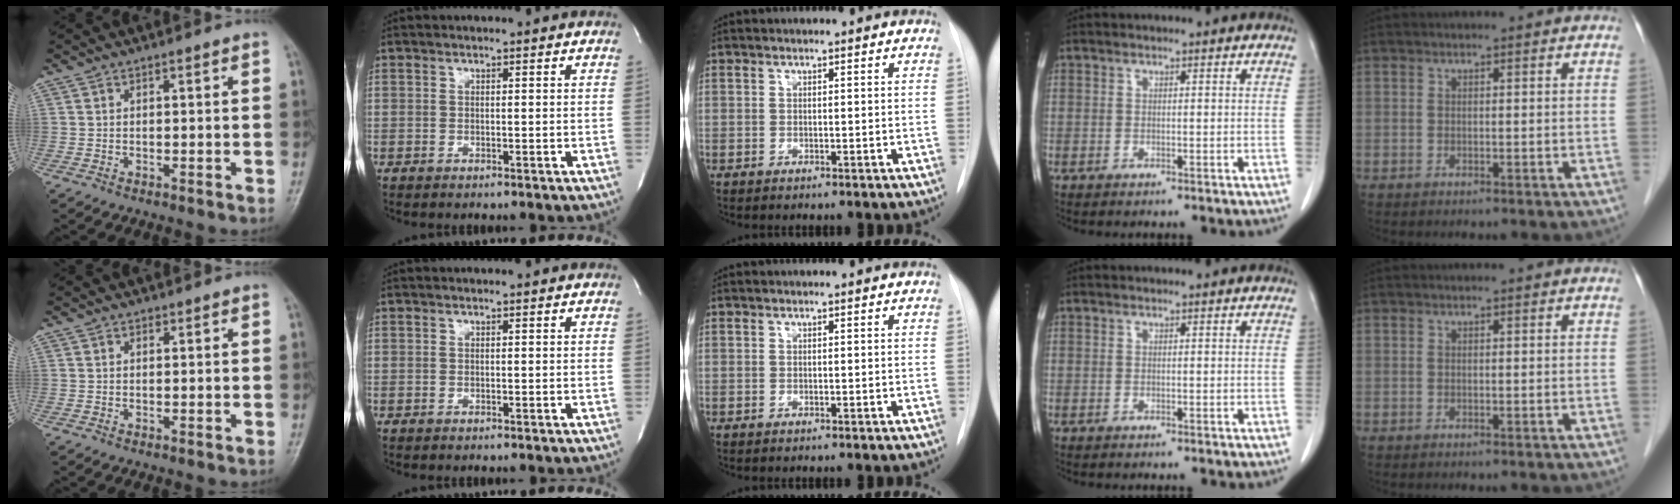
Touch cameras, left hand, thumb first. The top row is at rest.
{}